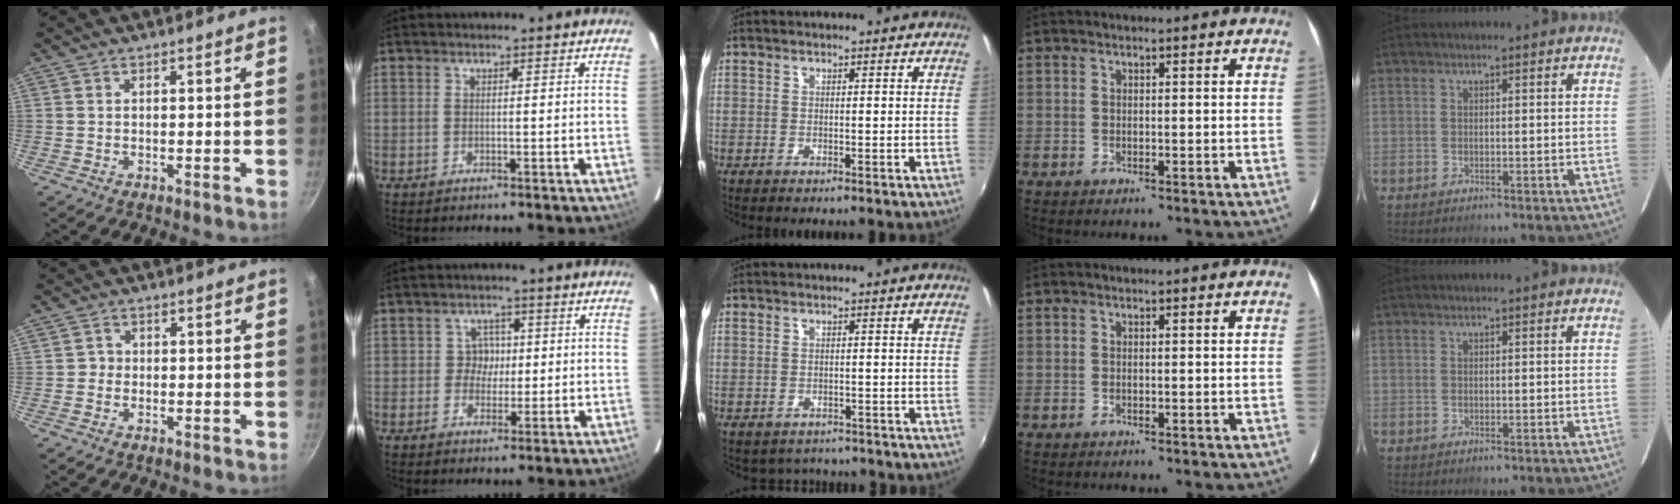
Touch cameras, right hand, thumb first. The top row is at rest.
{"thumb": {"total": 1.4, "force": [-0.4, 1.3, 0.2], "torque": [0.007, 0.003, -0.011]}, "index": {"total": 3.1, "force": [-0.1, 3.1, 0.2], "torque": [0.004, 0.016, -0.004]}, "middle": {"total": 3.5, "force": [-3.0, 1.8, 0.3], "torque": [-0.012, -0.012, -0.041]}}